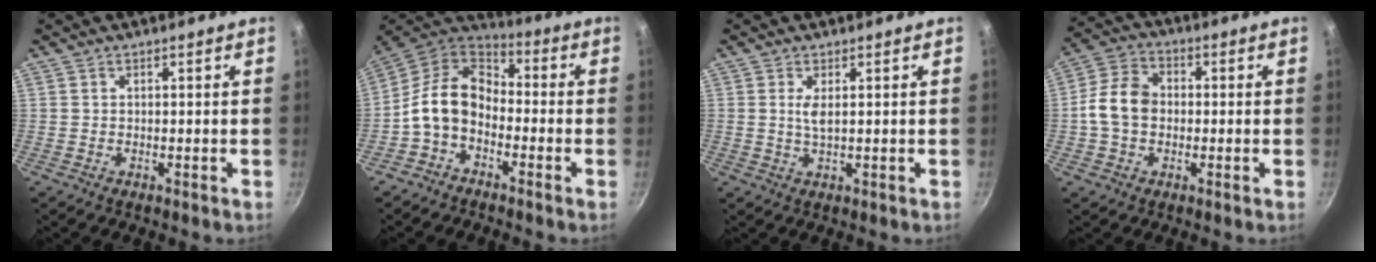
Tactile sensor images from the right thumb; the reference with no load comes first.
{"total": 11.9, "force": [-3.1, 8.4, 7.9], "torque": [-0.132, 0.053, -0.081]}
{"total": 2.5, "force": [0.7, 0.7, 2.3], "torque": [-0.046, -0.006, 0.014]}
{"total": 8.9, "force": [-0.6, 6.8, 5.8], "torque": [-0.091, 0.025, -0.026]}